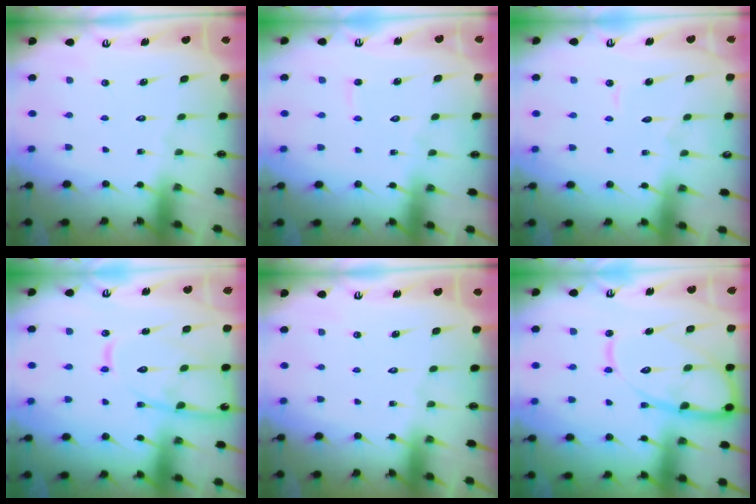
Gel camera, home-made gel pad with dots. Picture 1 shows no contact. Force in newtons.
{"total": 4.7, "press": 4.7, "slide": 0.5}
{"total": 2.9, "press": 2.9, "slide": 0.2}
{"total": 14.2, "press": 14.2, "slide": 1.4}
{"total": 0.0}
{"total": 15.4, "press": 15.3, "slide": 1.7}